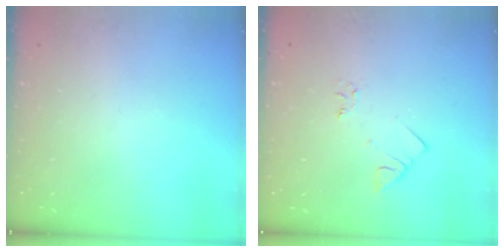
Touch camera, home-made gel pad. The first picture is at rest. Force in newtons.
{"total": 3.6, "press": 3.6, "slide": 0.3}